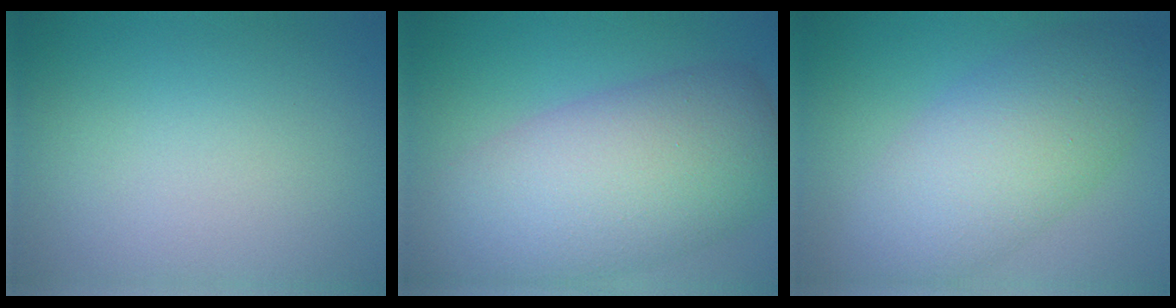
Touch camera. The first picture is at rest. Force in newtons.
{"total": 11.0, "press": 10.9, "slide": 0.6}
{"total": 7.0, "press": 7.0, "slide": 0.5}